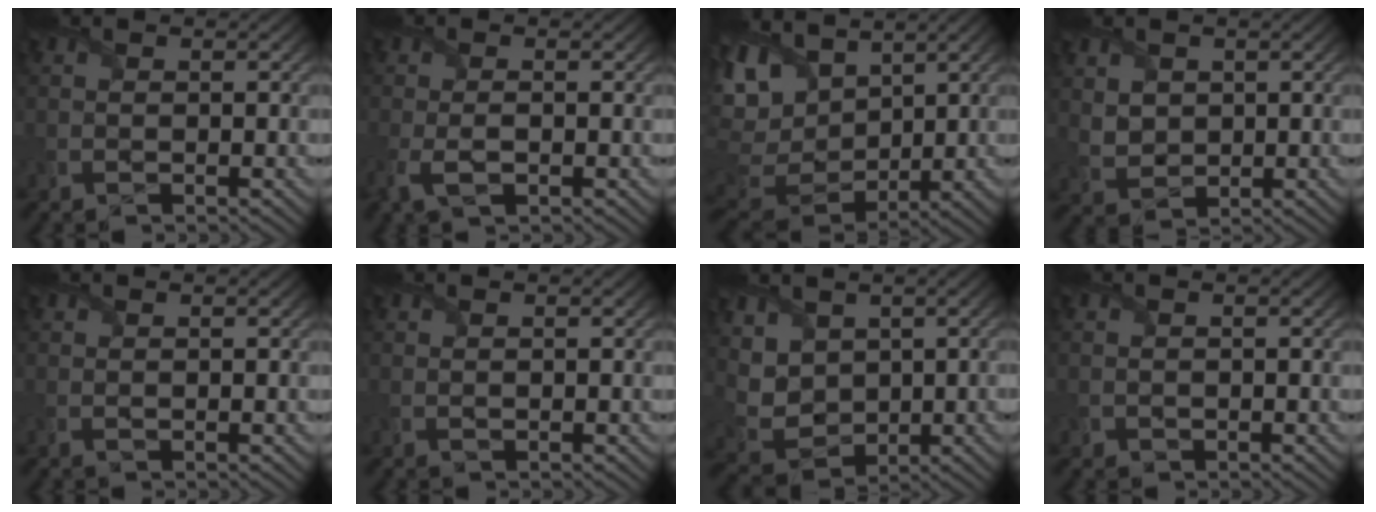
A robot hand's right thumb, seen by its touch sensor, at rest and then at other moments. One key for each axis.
{"total": 3.6, "fx": -1.2, "fy": 1.8, "fz": 2.9, "tx": -0.068, "ty": -0.006, "tz": -0.027}
{"total": 14.4, "fx": 6.6, "fy": 8.7, "fz": 9.4, "tx": -0.263, "ty": 0.025, "tz": 0.137}
{"total": 3.0, "fx": 1.6, "fy": 2.4, "fz": 1.0, "tx": -0.045, "ty": -0.003, "tz": 0.028}
{"total": 0.7, "fx": 0.6, "fy": 0.2, "fz": 0.3, "tx": -0.009, "ty": 0.004, "tz": 0.010}
{"total": 0.7, "fx": 0.7, "fy": 0.1, "fz": 0.0, "tx": -0.001, "ty": 0.004, "tz": 0.013}
{"total": 5.1, "fx": 2.8, "fy": 3.8, "fz": 1.9, "tx": -0.063, "ty": -0.005, "tz": 0.054}
{"total": 0.6, "fx": 0.2, "fy": 0.5, "fz": -0.3, "tx": 0.007, "ty": -0.002, "tz": 0.000}